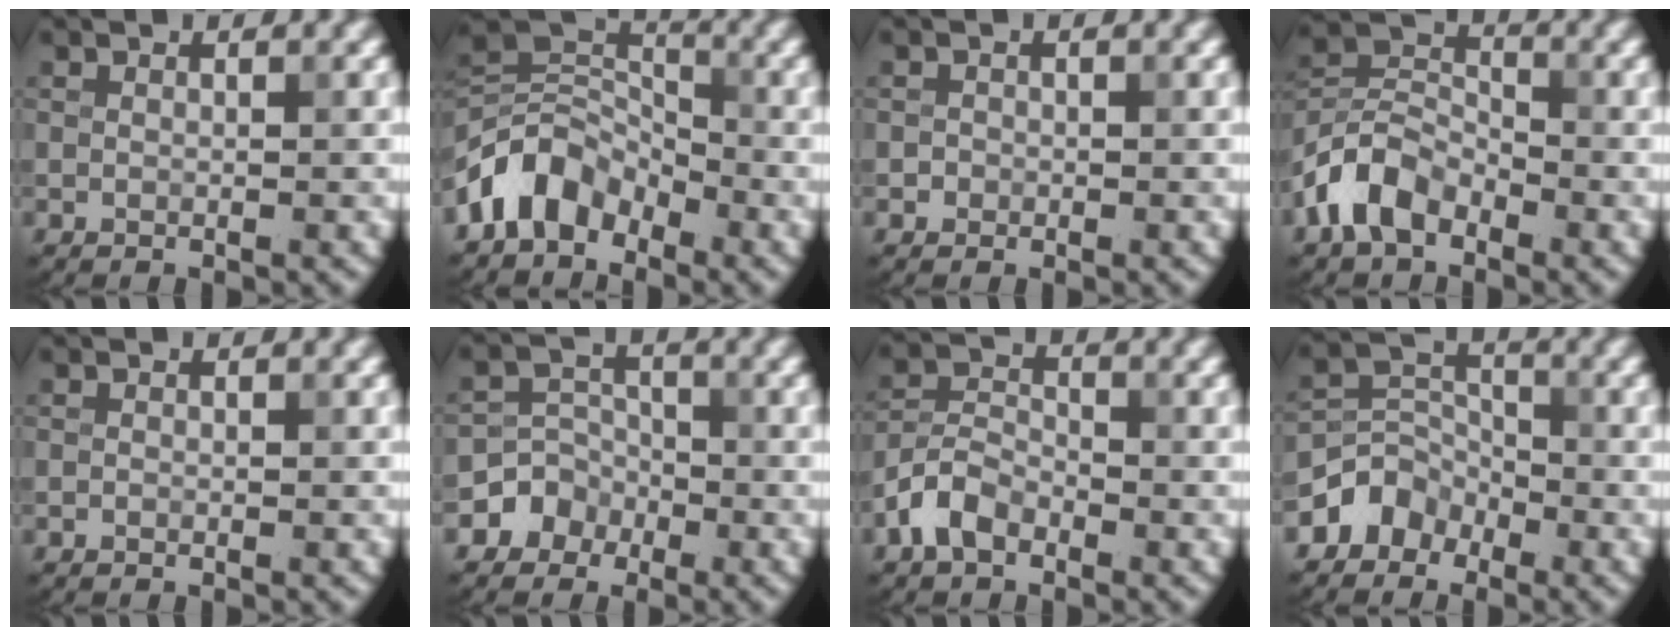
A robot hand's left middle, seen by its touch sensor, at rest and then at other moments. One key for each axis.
{"total": 5.4, "fx": -3.4, "fy": 3.5, "fz": 2.4, "tx": -0.033, "ty": 0.007, "tz": -0.078}
{"total": 0.7, "fx": -0.3, "fy": 0.6, "fz": 0.0, "tx": 0.005, "ty": -0.002, "tz": -0.005}
{"total": 5.7, "fx": -3.2, "fy": 3.5, "fz": 3.1, "tx": -0.061, "ty": 0.006, "tz": -0.076}
{"total": 0.0}
{"total": 3.6, "fx": -1.9, "fy": 3.1, "fz": 0.2, "tx": 0.031, "ty": 0.009, "tz": -0.049}
{"total": 3.5, "fx": -2.2, "fy": 2.1, "fz": 1.9, "tx": -0.035, "ty": 0.007, "tz": -0.053}
{"total": 3.2, "fx": -2.1, "fy": 2.4, "fz": 0.4, "tx": 0.002, "ty": 0.009, "tz": -0.044}